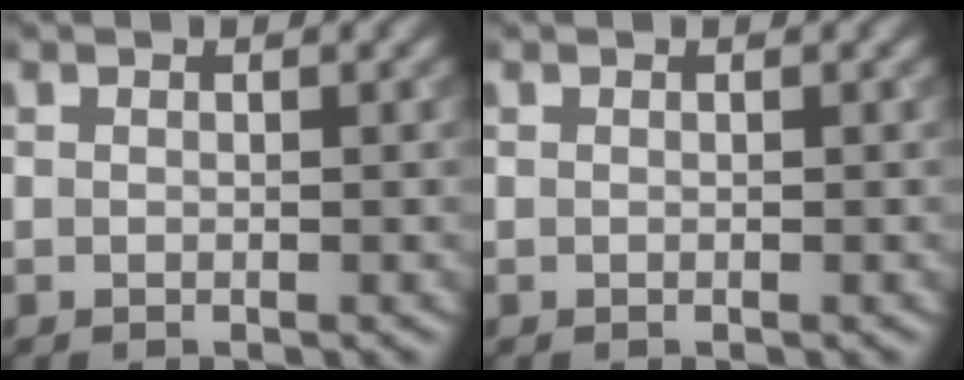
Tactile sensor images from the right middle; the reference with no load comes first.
{"total": 0.0}